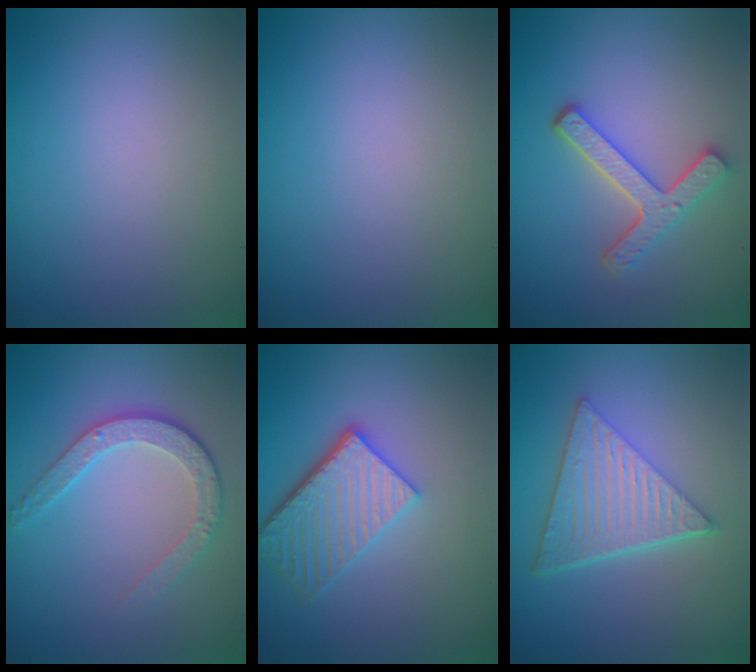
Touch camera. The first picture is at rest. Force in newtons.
{"total": 0.0}
{"total": 3.7, "press": 3.0, "slide": 2.1}
{"total": 3.9, "press": 2.9, "slide": 2.5}
{"total": 4.9, "press": 3.9, "slide": 3.1}
{"total": 6.6, "press": 4.6, "slide": 4.8}